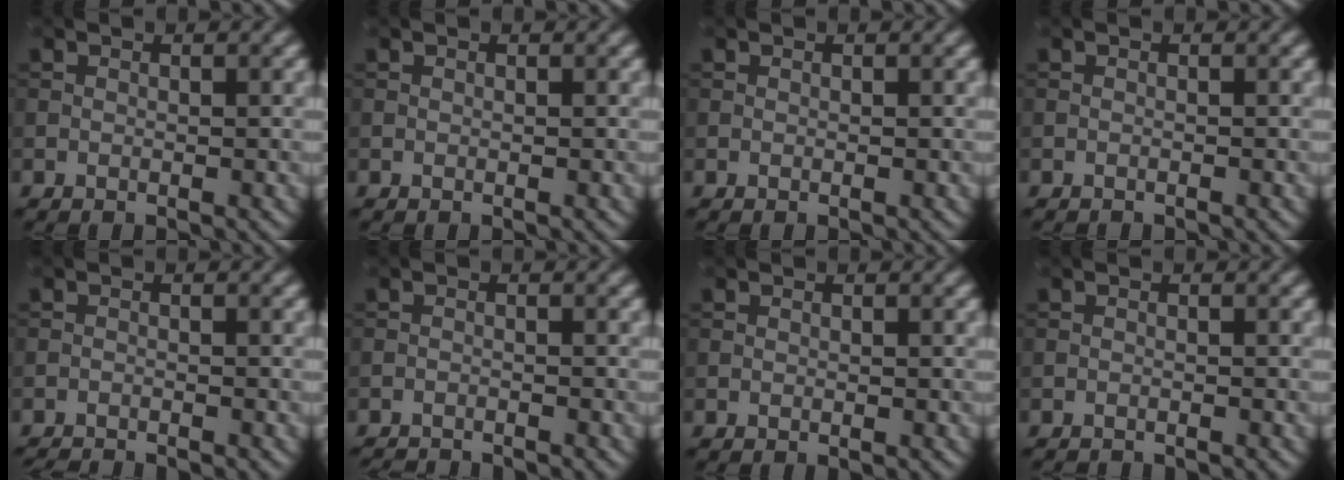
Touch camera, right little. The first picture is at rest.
{"total": 0.0}
{"total": 0.0}
{"total": 0.7, "force": [-0.7, 0.0, 0.0], "torque": [0.003, -0.003, -0.014]}
{"total": 2.3, "force": [-2.2, 0.2, 0.6], "torque": [-0.013, -0.006, -0.042]}
{"total": 2.8, "force": [-2.7, 0.3, 0.6], "torque": [-0.015, -0.008, -0.049]}
{"total": 0.0}
{"total": 1.3, "force": [-1.2, 0.1, 0.1], "torque": [0.005, -0.005, -0.021]}